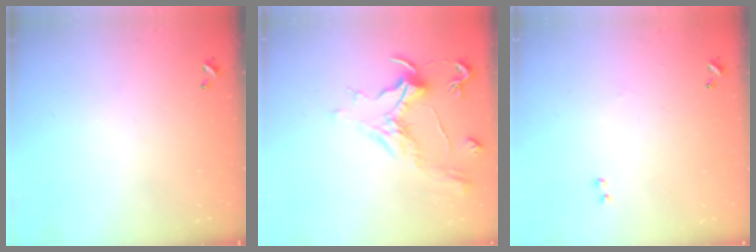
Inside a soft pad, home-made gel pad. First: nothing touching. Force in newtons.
{"total": 1.1, "press": 0.1, "slide": 1.1}
{"total": 2.1, "press": 2.0, "slide": 0.7}